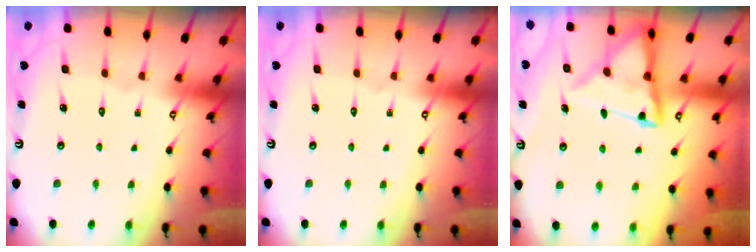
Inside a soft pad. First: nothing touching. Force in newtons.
{"total": 0.0}
{"total": 12.7, "press": 12.6, "slide": 1.2}